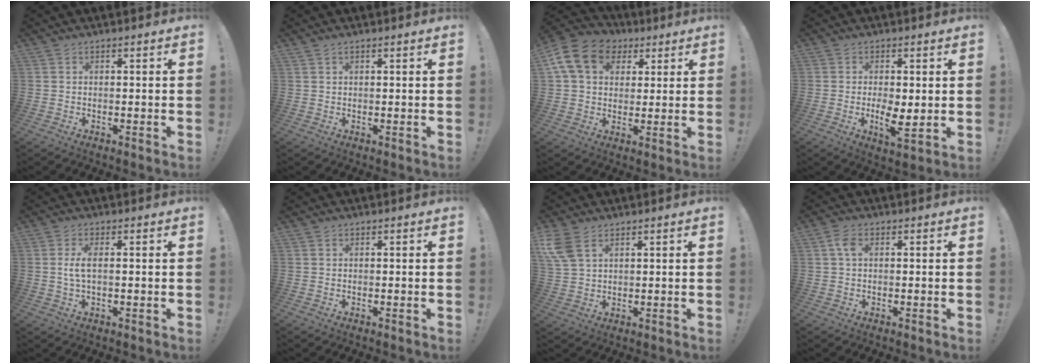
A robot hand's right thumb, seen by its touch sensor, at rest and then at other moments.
{"total": 0.6, "force": [0.4, 0.1, 0.4], "torque": [-0.013, 0.002, 0.009]}
{"total": 15.5, "force": [5.3, 11.7, 8.6], "torque": [-0.143, -0.007, 0.104]}
{"total": 6.3, "force": [-0.4, 2.5, 5.7], "torque": [-0.094, -0.010, -0.005]}
{"total": 4.3, "force": [0.3, 1.5, 4.1], "torque": [-0.074, -0.003, 0.002]}
{"total": 0.0}
{"total": 7.0, "force": [3.6, 3.9, 4.6], "torque": [-0.096, -0.011, 0.071]}
{"total": 3.4, "force": [0.7, 1.9, 2.7], "torque": [-0.049, 0.004, 0.012]}